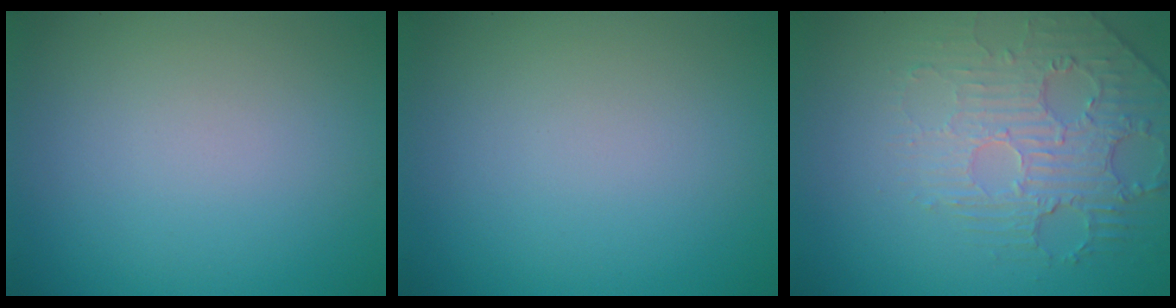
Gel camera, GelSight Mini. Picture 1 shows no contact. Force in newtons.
{"total": 0.0}
{"total": 2.9, "press": 2.4, "slide": 1.6}